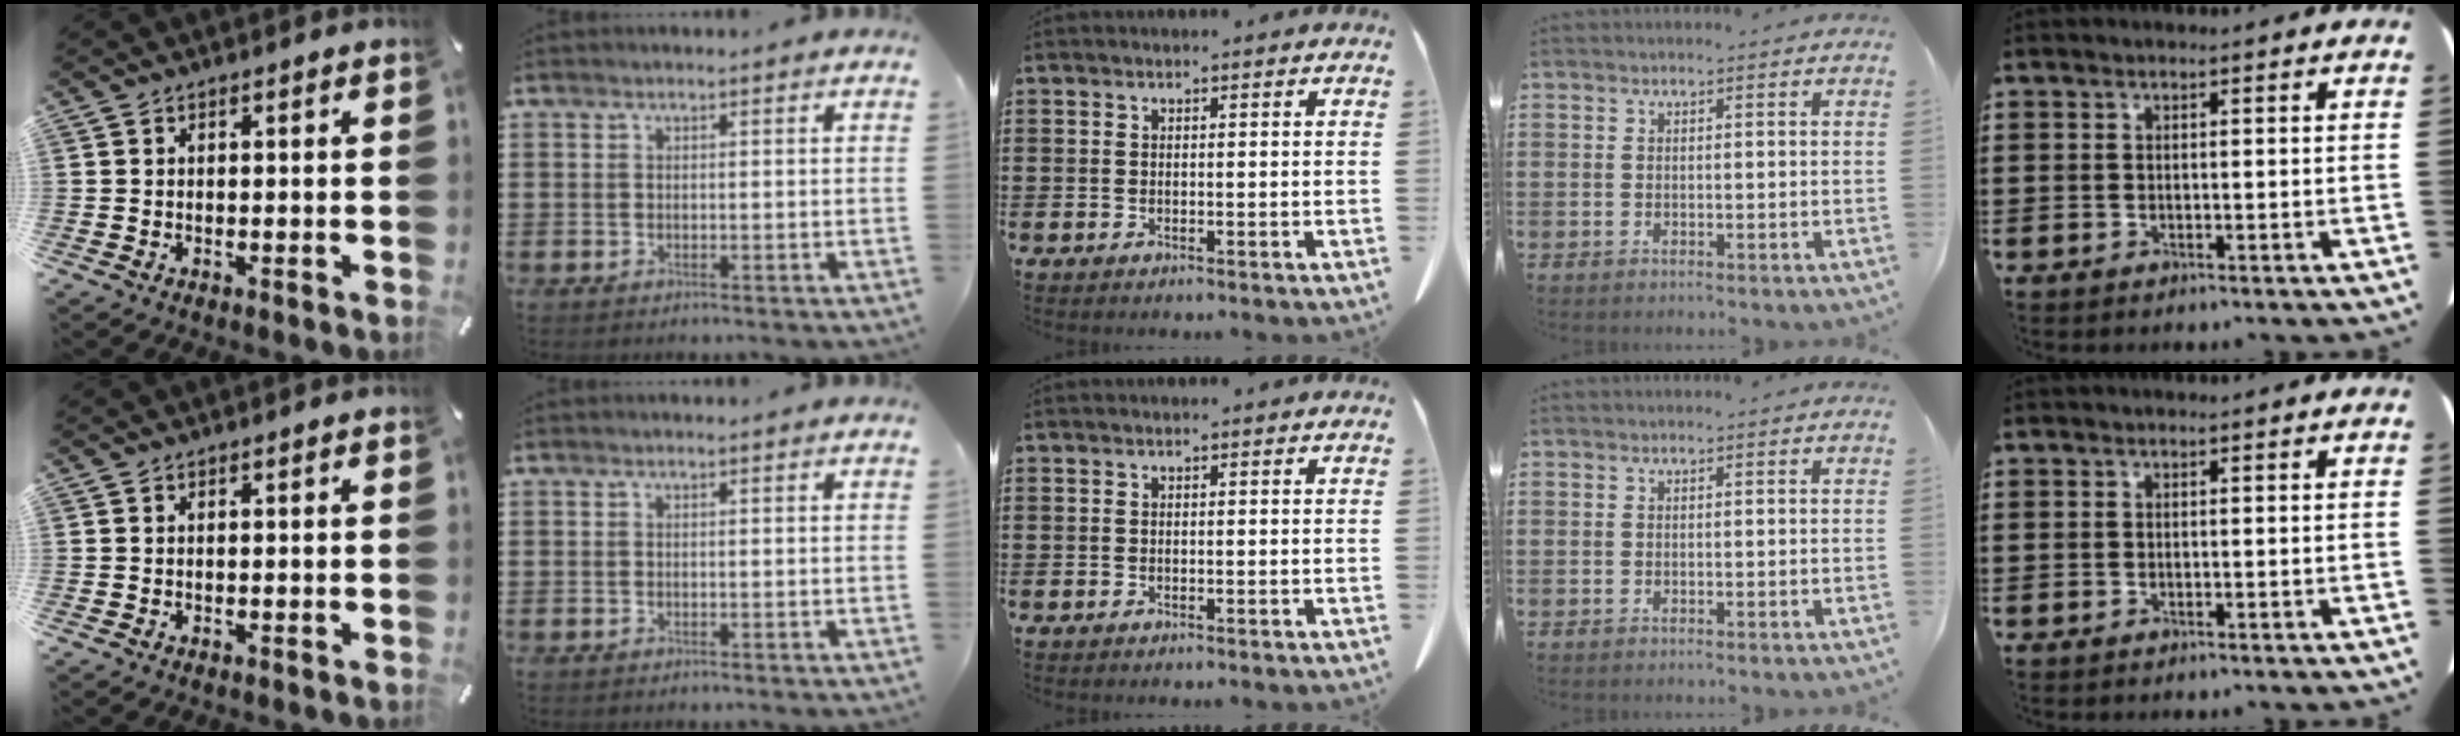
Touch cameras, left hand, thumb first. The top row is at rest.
{}